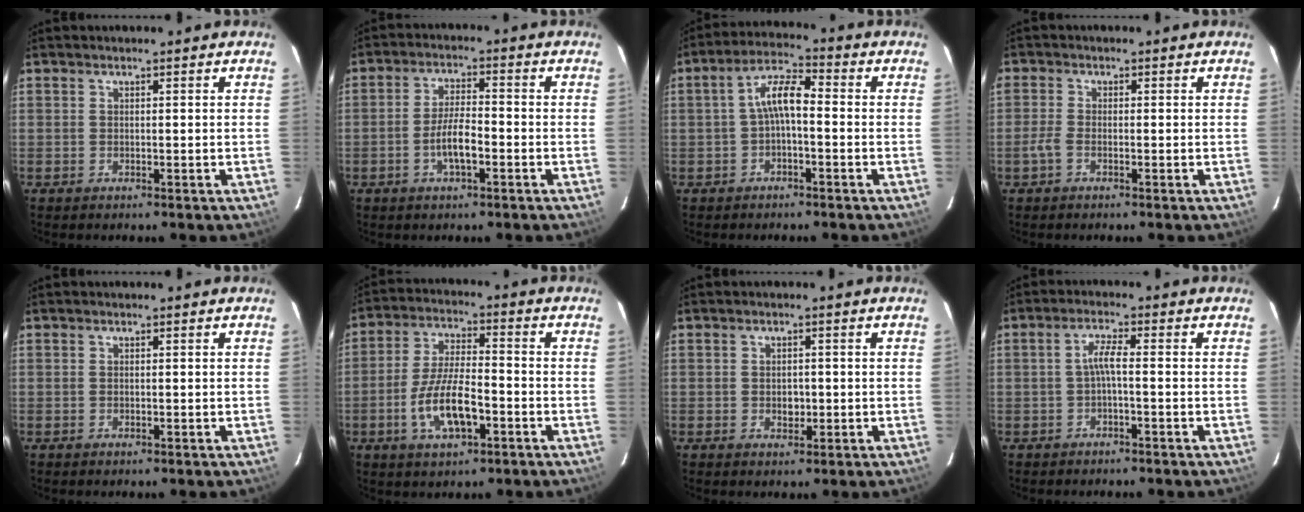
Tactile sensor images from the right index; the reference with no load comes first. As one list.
[{"total": 5.7, "force": [-2.3, 1.6, 4.9], "torque": [-0.099, 0.002, -0.041]}, {"total": 5.9, "force": [-1.1, 2.1, 5.4], "torque": [-0.114, 0.022, -0.022]}, {"total": 2.1, "force": [-1.1, 1.0, 1.5], "torque": [-0.045, 0.003, -0.029]}, {"total": 0.0}, {"total": 10.7, "force": [-4.0, 3.9, 9.1], "torque": [-0.186, -0.003, -0.070]}, {"total": 2.4, "force": [-0.3, 1.8, 1.5], "torque": [-0.024, 0.002, -0.004]}, {"total": 2.8, "force": [-0.9, 0.1, 2.6], "torque": [-0.057, 0.007, -0.016]}]